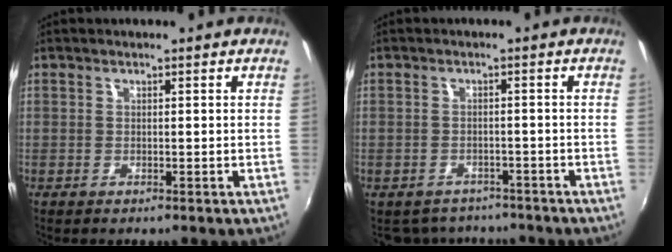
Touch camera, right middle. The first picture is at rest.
{"total": 6.7, "force": [-5.8, 3.1, 1.4], "torque": [-0.037, -0.003, -0.079]}